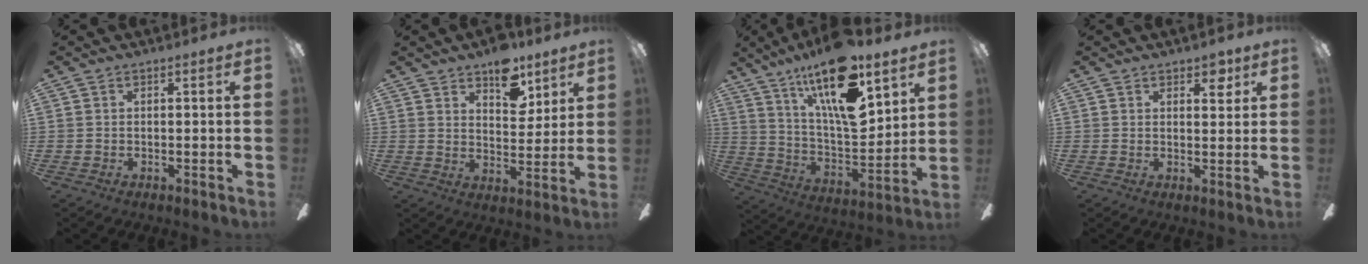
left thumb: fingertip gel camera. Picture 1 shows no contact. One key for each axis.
{"total": 10.6, "fx": 7.2, "fy": 5.5, "fz": 5.5, "tx": -0.062, "ty": -0.033, "tz": 0.125}
{"total": 22.8, "fx": 14.6, "fy": 7.3, "fz": 15.9, "tx": -0.285, "ty": -0.088, "tz": 0.240}
{"total": 3.9, "fx": 2.6, "fy": 1.8, "fz": 2.3, "tx": -0.016, "ty": -0.008, "tz": 0.040}